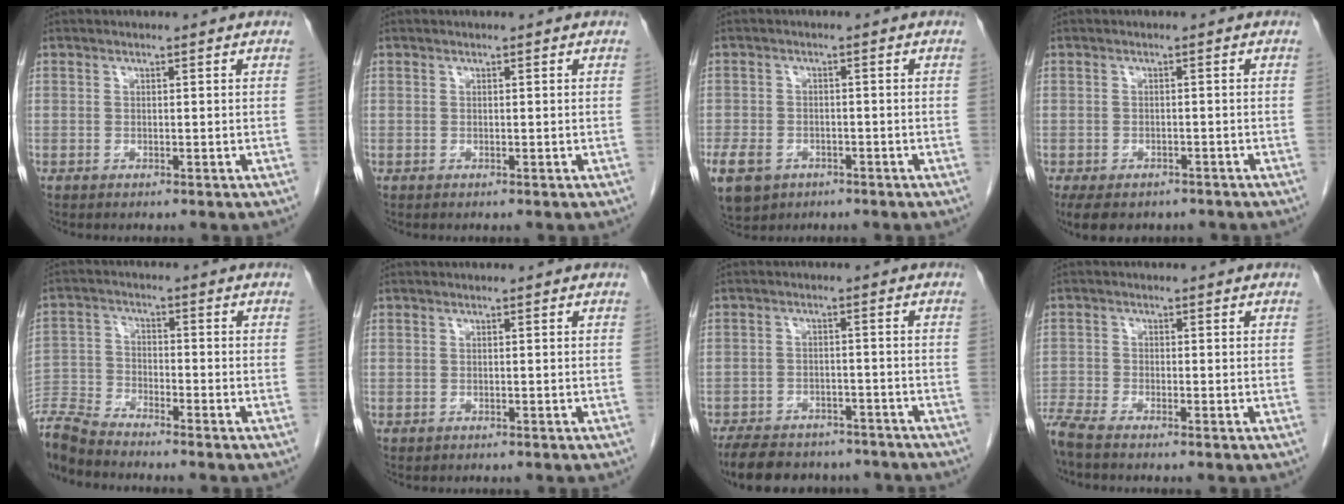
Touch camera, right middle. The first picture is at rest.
{"total": 0.0}
{"total": 12.9, "force": [-6.5, 9.8, 5.4], "torque": [-0.163, -0.007, -0.092]}
{"total": 9.3, "force": [-7.0, 4.5, 4.1], "torque": [-0.076, -0.005, -0.093]}
{"total": 8.8, "force": [-8.6, -0.4, 1.7], "torque": [-0.040, -0.007, -0.171]}
{"total": 0.0}
{"total": 15.2, "force": [-13.0, 5.7, 5.4], "torque": [-0.121, -0.003, -0.176]}
{"total": 4.3, "force": [-3.9, -0.3, 1.8], "torque": [-0.042, -0.007, -0.078]}